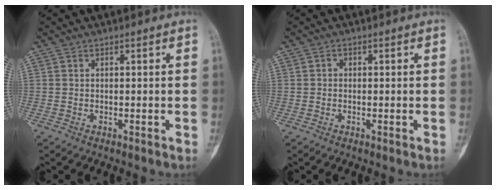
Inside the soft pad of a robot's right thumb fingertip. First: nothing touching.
{"total": 0.7, "force": [0.0, 0.6, 0.3], "torque": [0.001, 0.003, -0.002]}